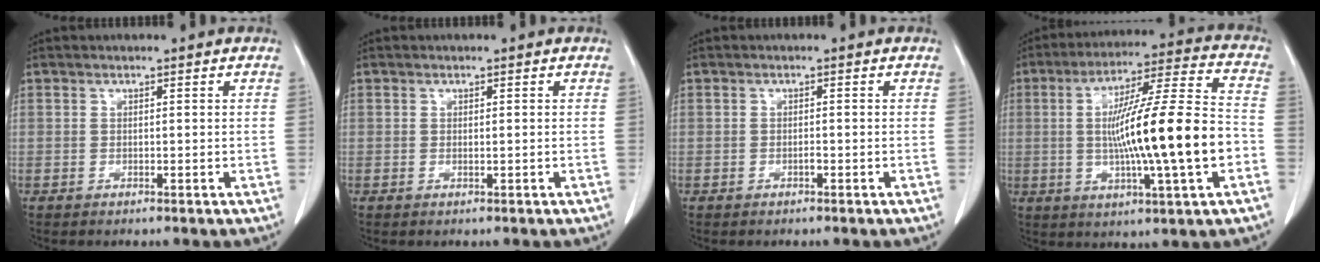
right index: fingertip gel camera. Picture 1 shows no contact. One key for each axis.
{"total": 0.0}
{"total": 0.6, "fx": -0.4, "fy": 0.1, "fz": 0.5, "tx": -0.010, "ty": 0.001, "tz": -0.007}
{"total": 18.5, "fx": -2.5, "fy": 0.5, "fz": 18.3, "tx": -0.310, "ty": 0.005, "tz": -0.040}